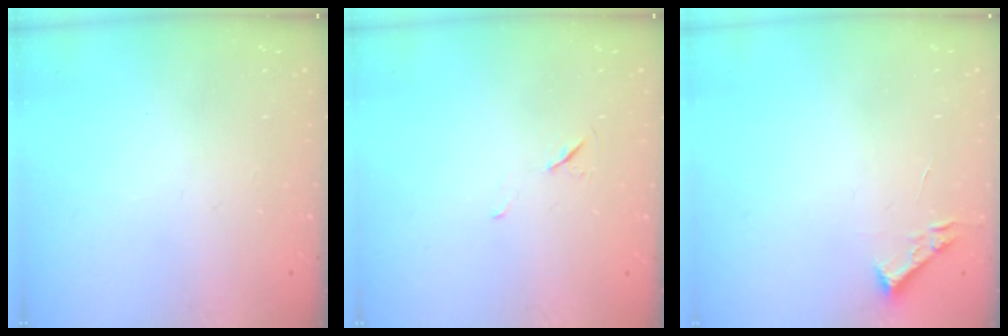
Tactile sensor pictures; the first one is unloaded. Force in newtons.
{"total": 4.9, "press": 4.4, "slide": 2.2}
{"total": 2.7, "press": 2.7, "slide": 0.4}